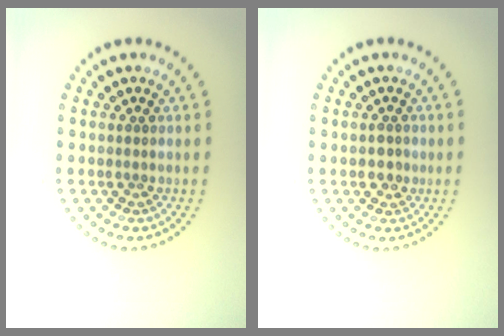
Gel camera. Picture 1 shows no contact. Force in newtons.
{"total": 1.3, "press": 1.3, "slide": 0.1}